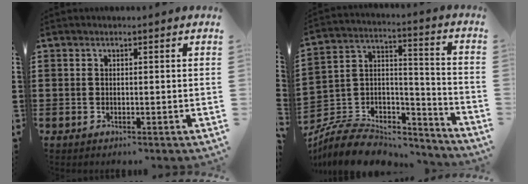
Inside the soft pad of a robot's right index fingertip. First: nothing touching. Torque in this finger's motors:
{"motor_torque": [-0.78, 0.87, -1.05, -0.21]}